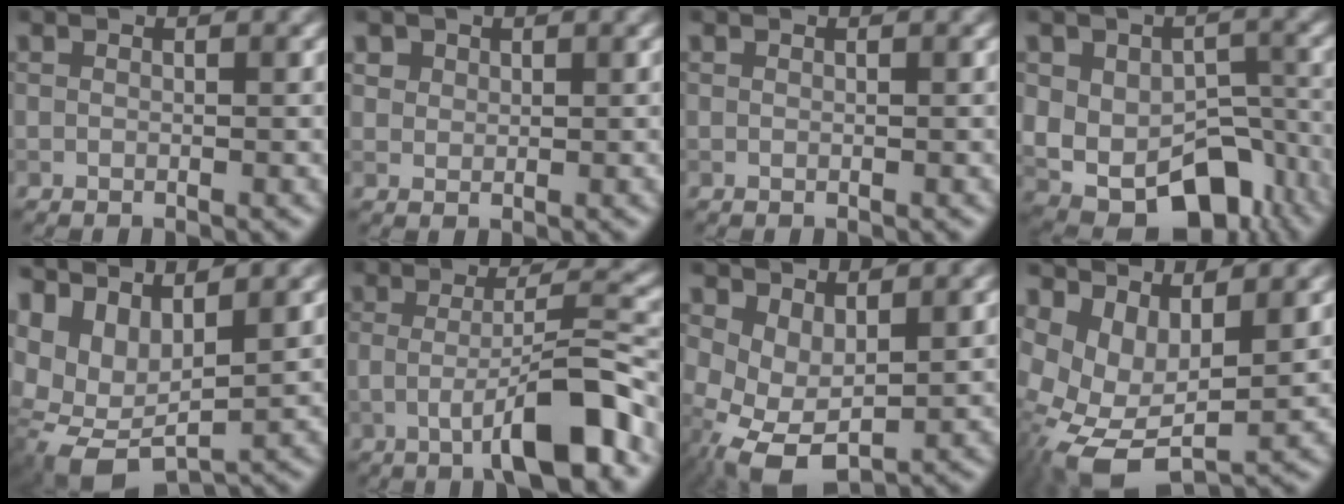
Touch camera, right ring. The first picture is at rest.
{"total": 1.6, "force": [1.0, 1.2, 0.4], "torque": [-0.009, -0.008, 0.027]}
{"total": 0.0}
{"total": 10.4, "force": [-2.9, 7.0, 7.1], "torque": [-0.108, -0.016, -0.033]}
{"total": 8.8, "force": [1.9, 5.5, 6.6], "torque": [-0.150, -0.011, 0.045]}
{"total": 7.6, "force": [-3.0, 1.4, 6.9], "torque": [-0.111, 0.007, -0.055]}
{"total": 5.1, "force": [-0.2, 3.1, 4.1], "torque": [-0.099, -0.008, 0.001]}
{"total": 8.6, "force": [0.1, 5.4, 6.7], "torque": [-0.142, -0.026, 0.015]}